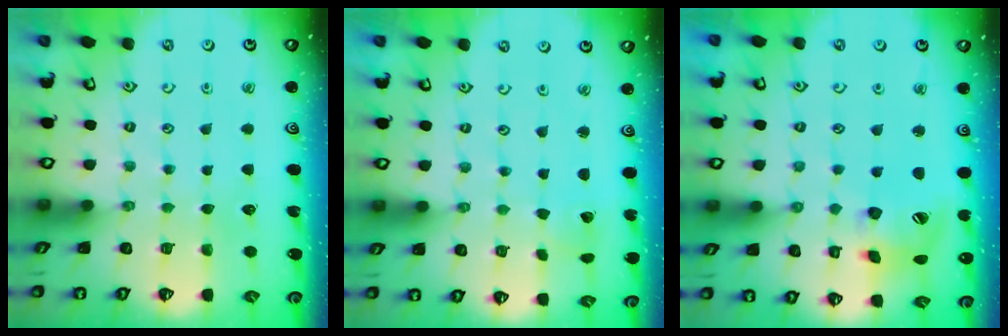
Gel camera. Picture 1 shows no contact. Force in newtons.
{"total": 2.4, "press": 2.4, "slide": 0.2}
{"total": 16.9, "press": 16.8, "slide": 2.2}